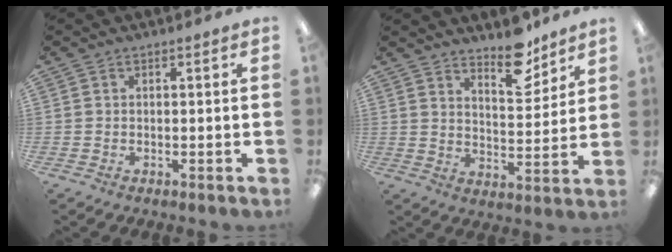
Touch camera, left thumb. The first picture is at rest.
{"total": 11.1, "force": [8.8, 4.3, 5.3], "torque": [-0.056, -0.061, 0.151]}